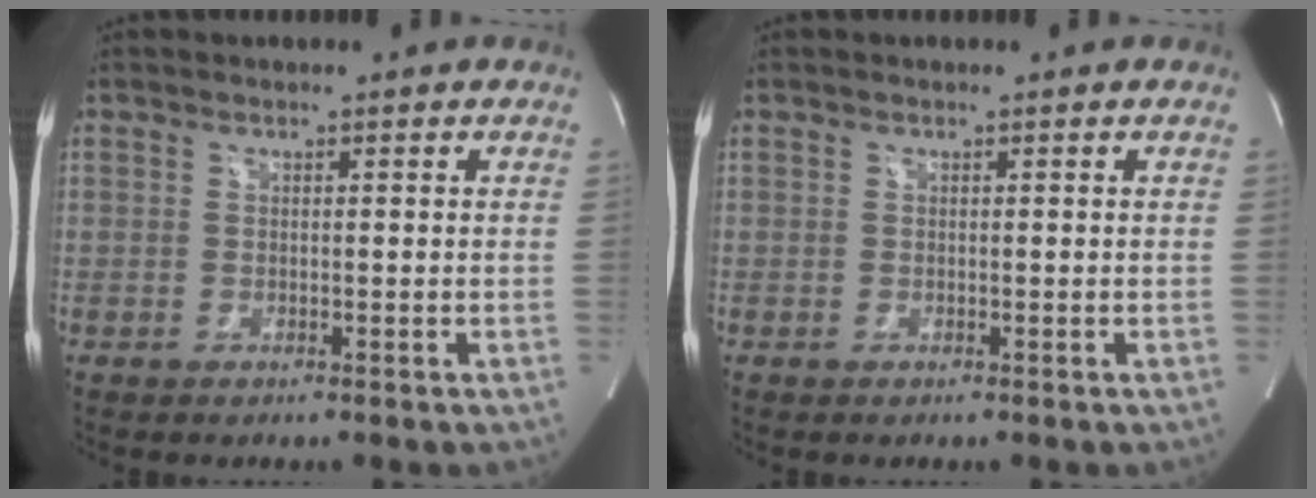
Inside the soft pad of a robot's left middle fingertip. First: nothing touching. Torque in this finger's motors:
{"motor_torque": [-0.04, 0.02, 0.05, 0.01]}